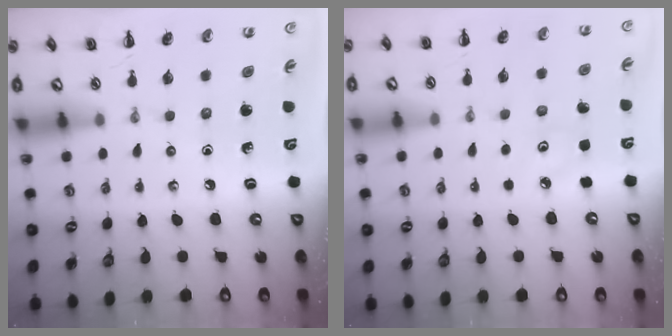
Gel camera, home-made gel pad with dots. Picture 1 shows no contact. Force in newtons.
{"total": 4.8, "press": 4.6, "slide": 1.3}